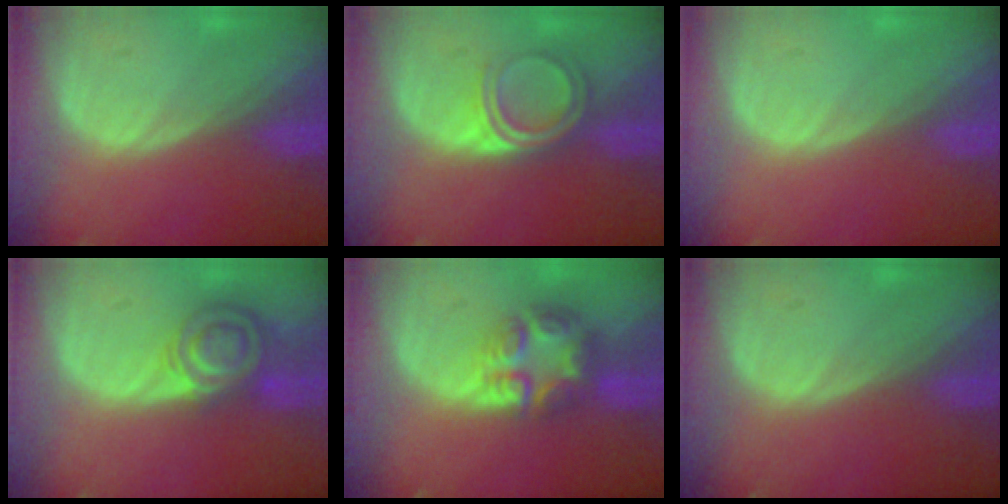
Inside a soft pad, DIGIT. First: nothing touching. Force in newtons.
{"total": 4.9, "press": 4.2, "slide": 2.5}
{"total": 0.0}
{"total": 7.3, "press": 6.3, "slide": 3.8}
{"total": 7.6, "press": 6.7, "slide": 3.7}
{"total": 0.0}